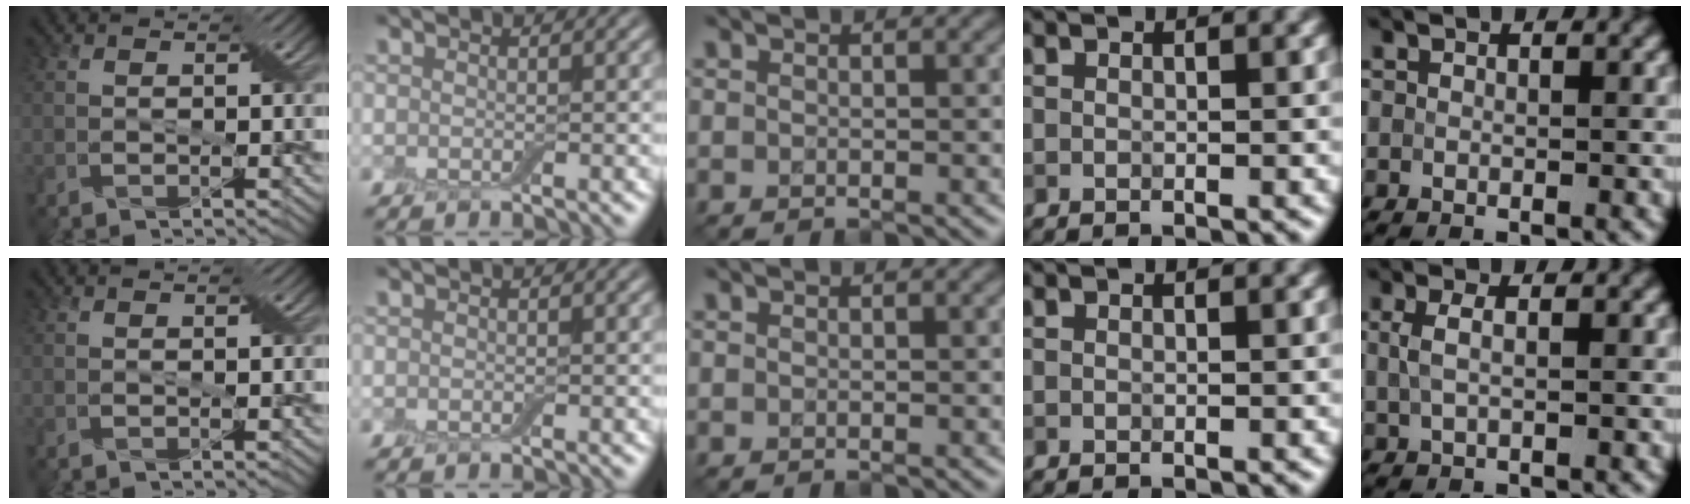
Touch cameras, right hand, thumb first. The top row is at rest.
{"little": {"total": 1.7, "force": [0.4, 0.6, 1.5], "torque": [-0.035, 0.002, 0.009]}}